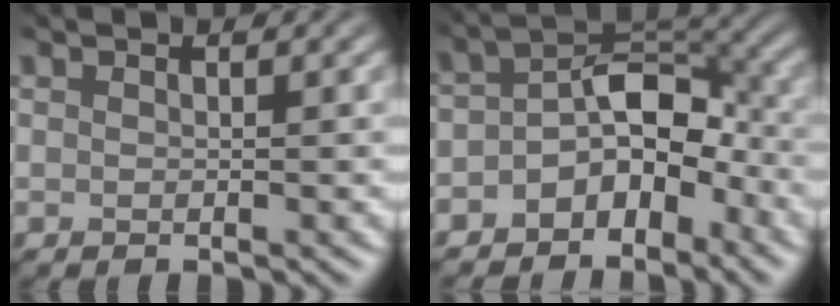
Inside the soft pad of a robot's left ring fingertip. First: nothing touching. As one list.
[{"total": 5.3, "force": [-3.7, 2.8, 2.5], "torque": [-0.031, 0.008, -0.063]}]